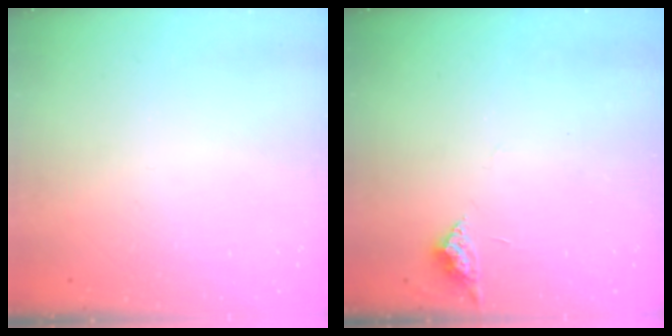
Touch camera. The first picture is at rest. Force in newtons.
{"total": 3.7, "press": 3.7, "slide": 0.5}